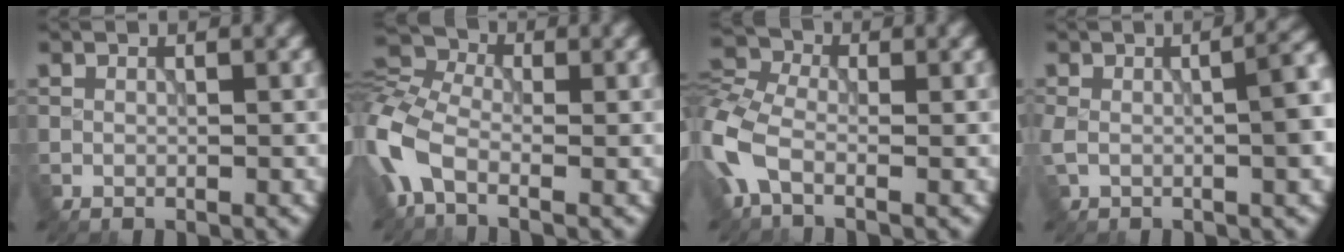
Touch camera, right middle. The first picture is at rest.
{"total": 6.3, "force": [-2.3, 3.6, 4.6], "torque": [-0.112, 0.001, -0.070]}
{"total": 5.5, "force": [-1.9, 3.1, 4.1], "torque": [-0.103, 0.003, -0.062]}
{"total": 6.7, "force": [-0.1, 2.6, 6.2], "torque": [-0.089, 0.000, 0.001]}